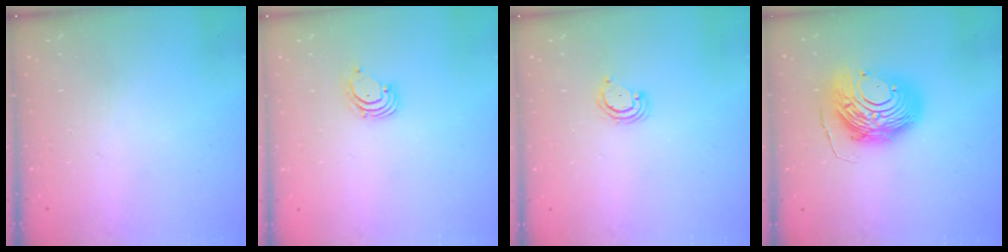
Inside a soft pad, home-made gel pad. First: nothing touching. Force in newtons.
{"total": 1.6, "press": 1.6, "slide": 0.1}
{"total": 2.9, "press": 2.9, "slide": 0.3}
{"total": 13.7, "press": 13.6, "slide": 1.3}